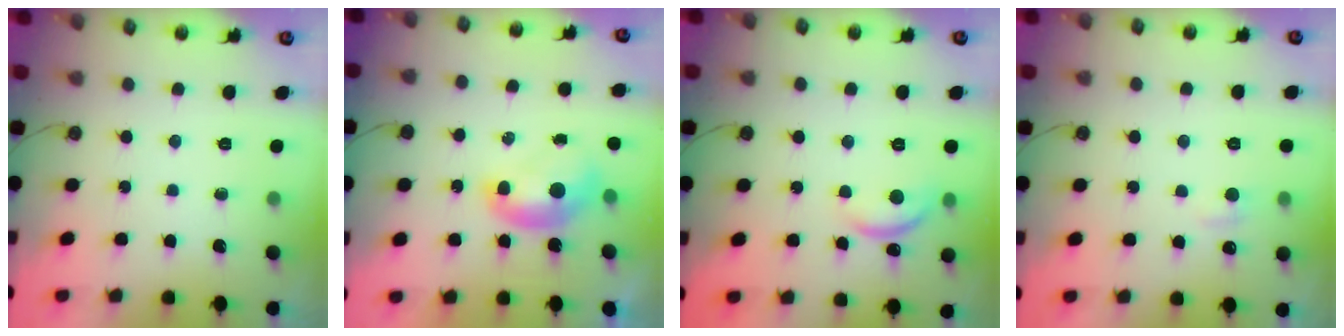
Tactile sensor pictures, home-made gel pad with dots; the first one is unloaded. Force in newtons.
{"total": 1.5, "press": 1.5, "slide": 0.2}
{"total": 3.9, "press": 3.8, "slide": 0.4}
{"total": 1.5, "press": 1.4, "slide": 0.5}